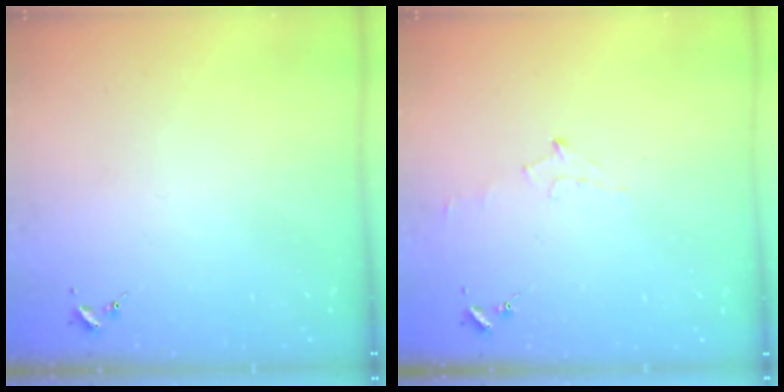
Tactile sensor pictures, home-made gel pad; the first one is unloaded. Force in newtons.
{"total": 5.2, "press": 5.2, "slide": 0.6}